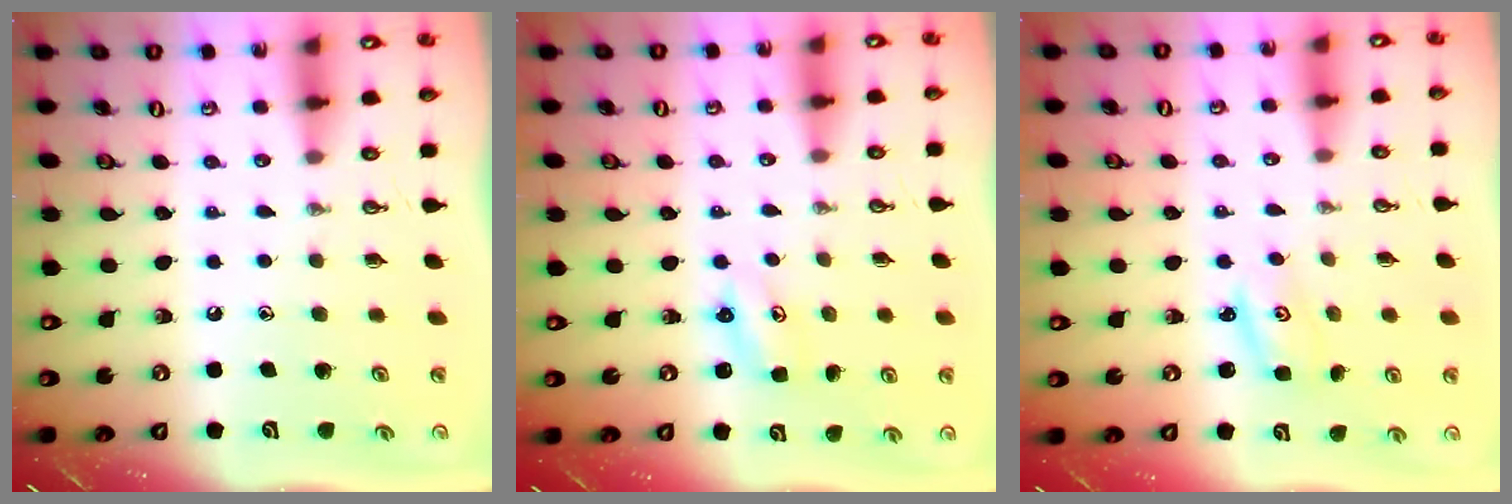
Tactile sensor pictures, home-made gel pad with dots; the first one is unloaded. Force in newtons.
{"total": 2.8, "press": 2.8, "slide": 0.3}
{"total": 2.9, "press": 2.9, "slide": 0.4}